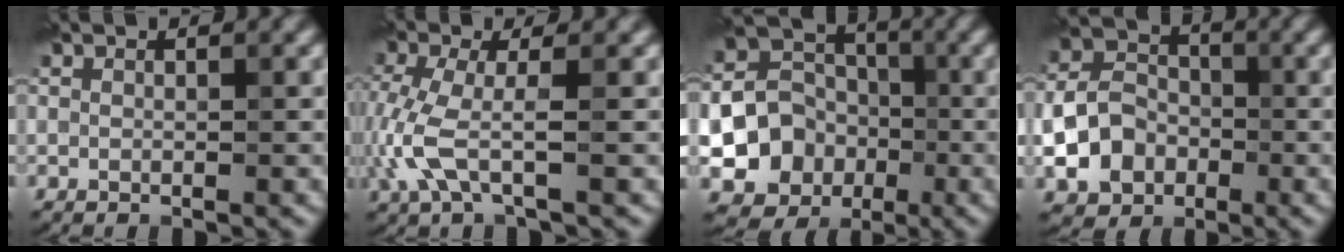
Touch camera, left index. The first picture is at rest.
{"total": 4.2, "force": [-1.1, 1.3, 3.8], "torque": [-0.110, -0.006, -0.026]}
{"total": 9.0, "force": [-2.6, 8.0, 3.1], "torque": [-0.034, -0.008, -0.069]}
{"total": 6.2, "force": [-1.7, 5.1, 3.1], "torque": [-0.057, -0.002, -0.037]}